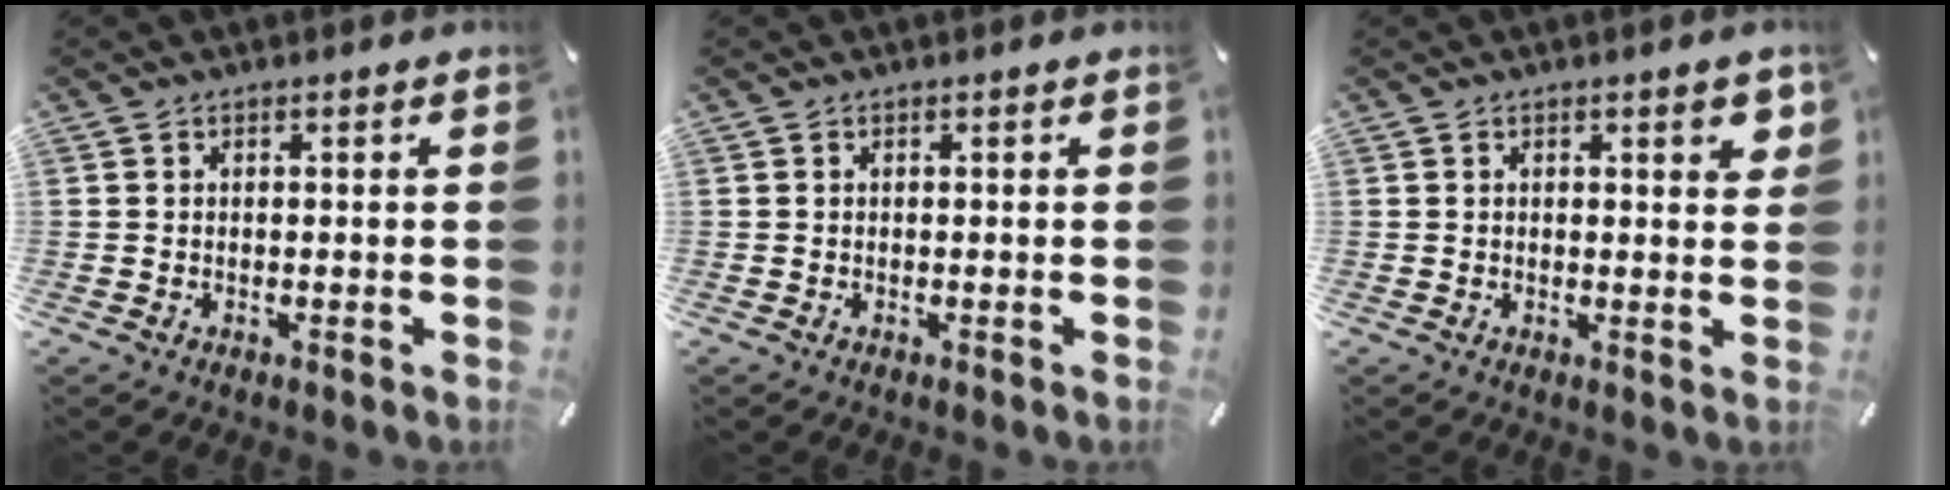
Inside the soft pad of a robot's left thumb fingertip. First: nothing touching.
{"total": 0.0}
{"total": 3.1, "force": [1.5, 1.2, 2.4], "torque": [-0.026, -0.007, 0.020]}